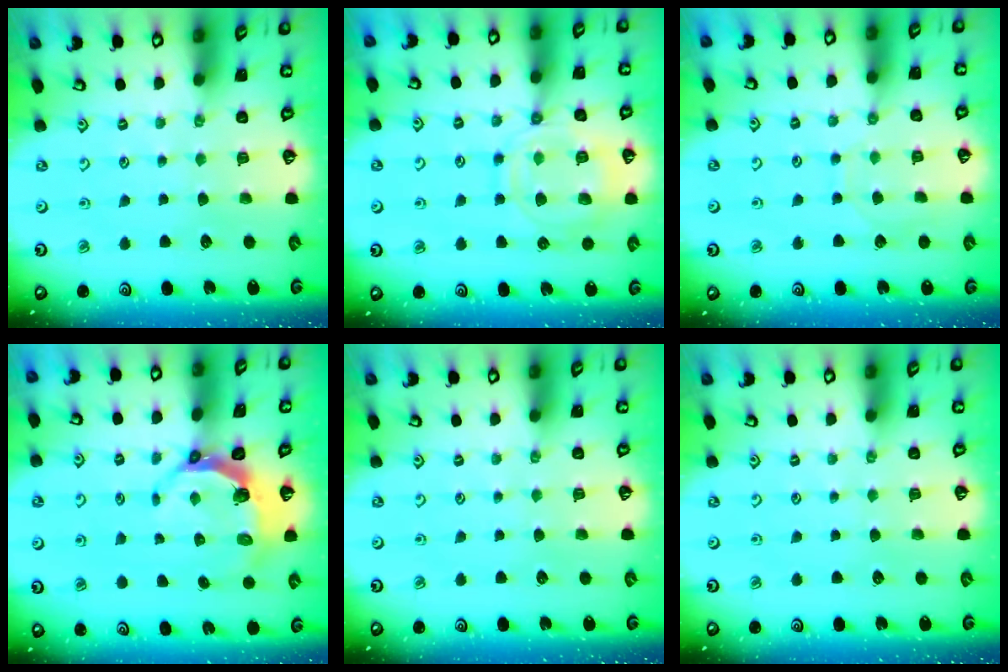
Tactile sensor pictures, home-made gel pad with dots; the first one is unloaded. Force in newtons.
{"total": 12.7, "press": 12.7, "slide": 1.2}
{"total": 5.5, "press": 5.5, "slide": 0.3}
{"total": 5.7, "press": 4.4, "slide": 3.6}
{"total": 0.0}
{"total": 0.0}